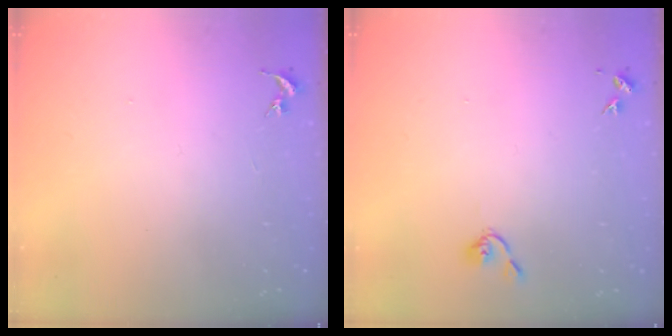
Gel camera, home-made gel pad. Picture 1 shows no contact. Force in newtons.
{"total": 3.7, "press": 3.6, "slide": 0.6}